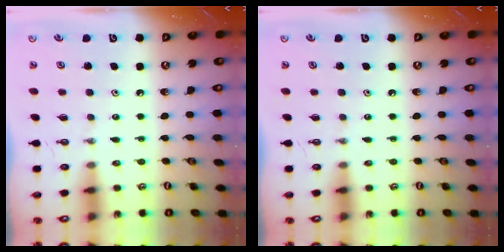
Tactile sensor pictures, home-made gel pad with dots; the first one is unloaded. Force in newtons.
{"total": 0.0}